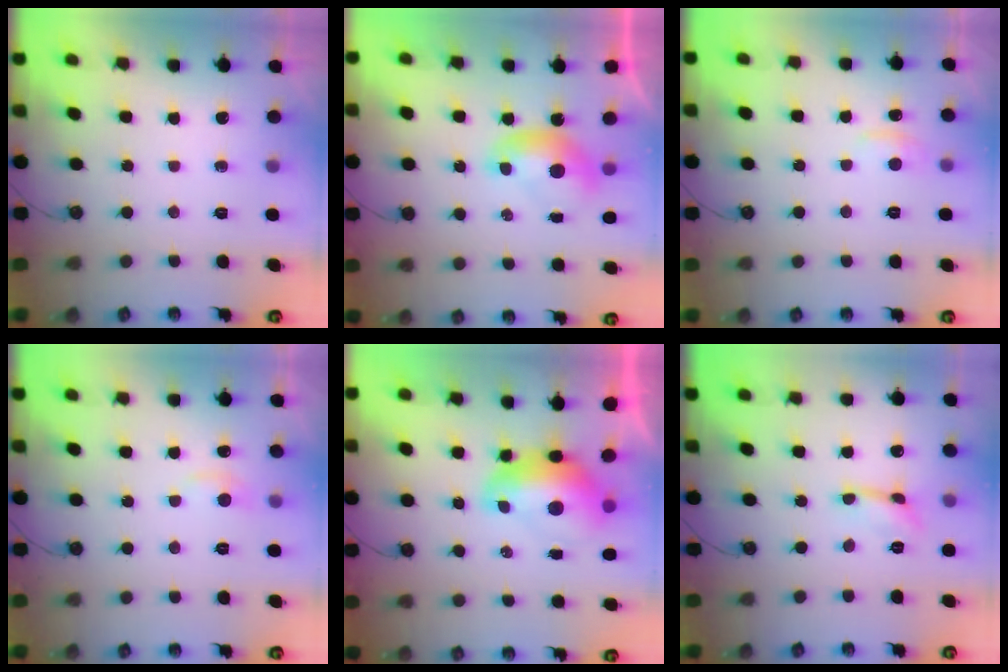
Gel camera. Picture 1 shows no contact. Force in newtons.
{"total": 0.0}
{"total": 0.9, "press": 0.0, "slide": 0.9}
{"total": 1.1, "press": 0.7, "slide": 0.8}
{"total": 2.8, "press": 2.8, "slide": 0.7}
{"total": 0.0}